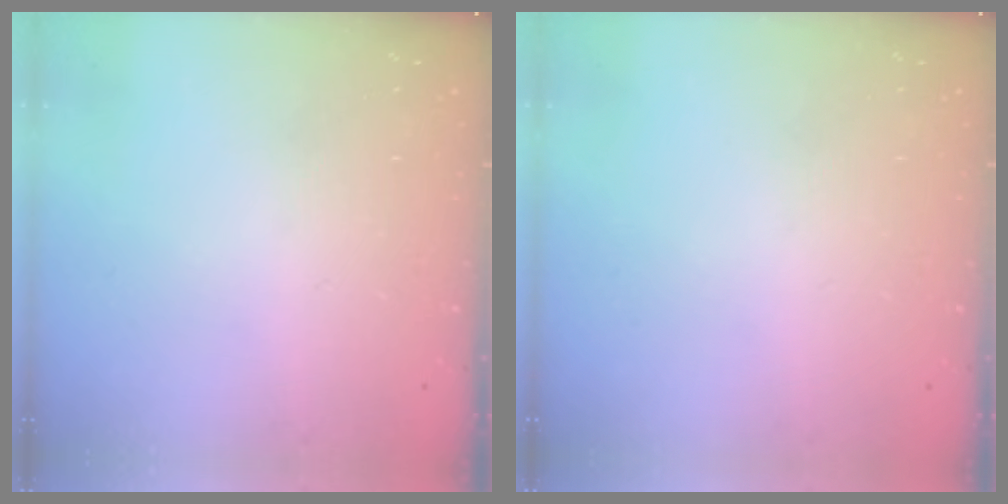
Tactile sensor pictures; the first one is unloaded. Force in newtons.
{"total": 0.0}